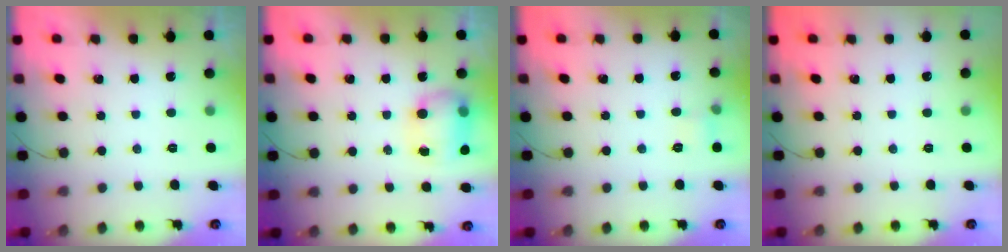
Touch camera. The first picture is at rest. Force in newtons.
{"total": 8.0, "press": 8.0, "slide": 0.5}
{"total": 4.8, "press": 4.5, "slide": 1.6}
{"total": 0.0}